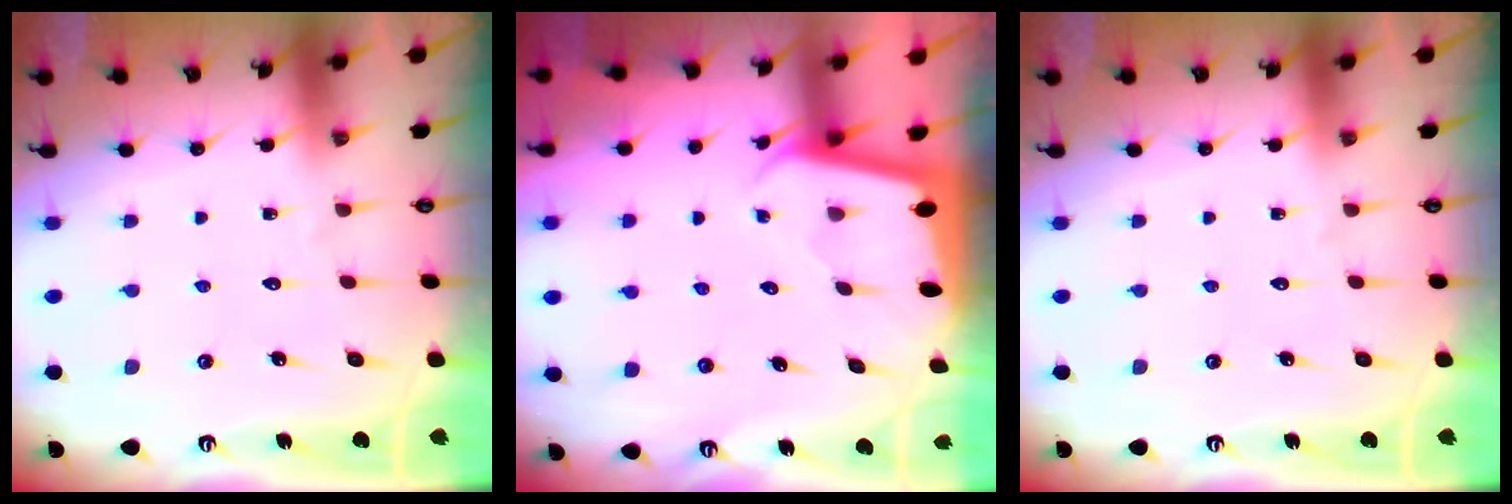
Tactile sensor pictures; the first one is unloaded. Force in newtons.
{"total": 2.0, "press": 2.0, "slide": 0.1}
{"total": 0.0}